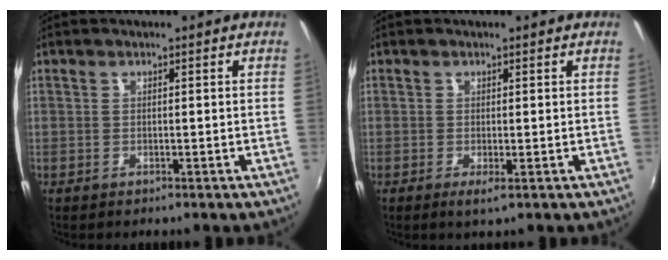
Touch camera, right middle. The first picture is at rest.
{"total": 1.2, "force": [-0.2, 0.0, 1.2], "torque": [-0.024, -0.007, -0.006]}